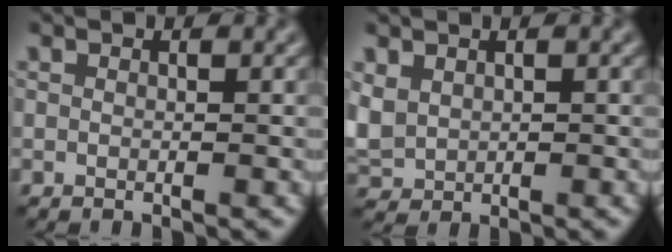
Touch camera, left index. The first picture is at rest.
{"total": 2.4, "force": [0.7, 2.0, 1.2], "torque": [-0.040, -0.002, 0.018]}